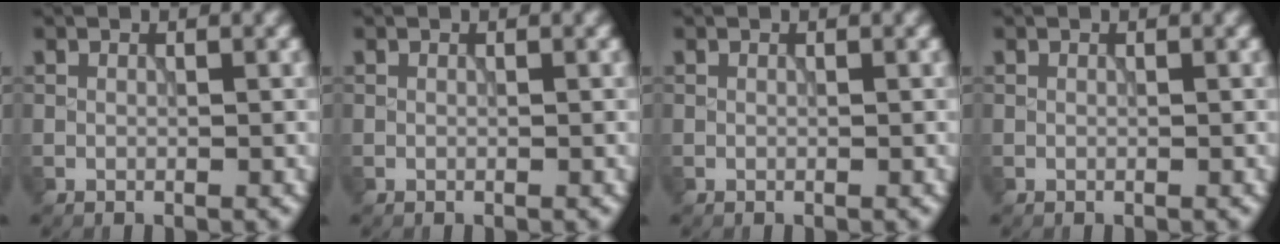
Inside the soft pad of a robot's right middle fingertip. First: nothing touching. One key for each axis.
{"total": 0.0}
{"total": 0.0}
{"total": 0.0}